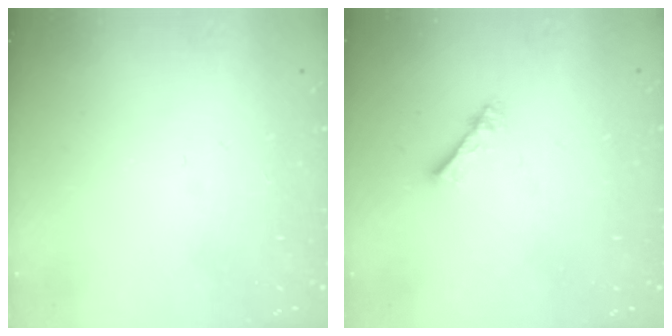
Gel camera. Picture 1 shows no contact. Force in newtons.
{"total": 2.3, "press": 2.3, "slide": 0.3}